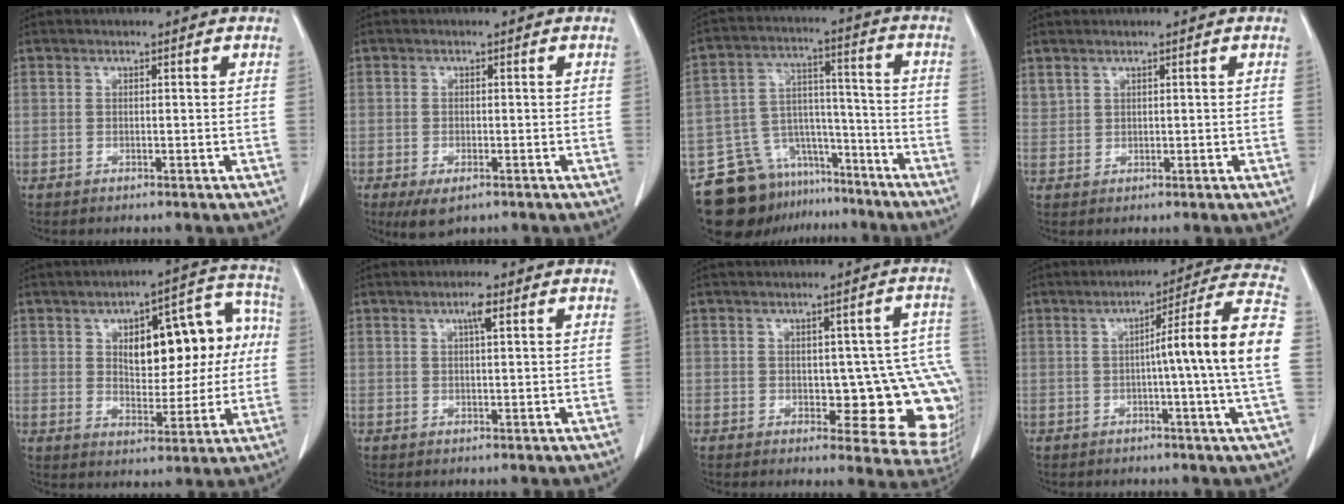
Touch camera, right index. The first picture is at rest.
{"total": 3.9, "force": [-2.2, 1.7, 2.7], "torque": [-0.051, -0.008, -0.026]}
{"total": 14.6, "force": [-11.7, 7.9, 3.6], "torque": [-0.056, 0.058, -0.187]}
{"total": 1.6, "force": [1.3, 0.9, 0.4], "torque": [-0.011, 0.010, 0.033]}
{"total": 14.6, "force": [2.3, 6.6, 12.8], "torque": [-0.164, 0.045, 0.042]}
{"total": 2.3, "force": [1.1, 0.1, 2.1], "torque": [-0.040, 0.000, 0.016]}
{"total": 13.9, "force": [-1.6, 5.2, 12.8], "torque": [-0.102, 0.016, -0.006]}
{"total": 13.4, "force": [-0.8, -2.2, 13.2], "torque": [-0.183, 0.008, -0.018]}